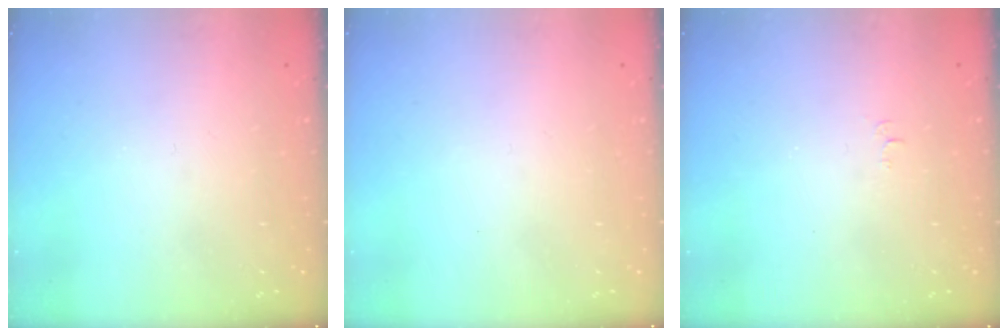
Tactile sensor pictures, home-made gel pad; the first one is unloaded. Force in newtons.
{"total": 1.7, "press": 1.6, "slide": 0.1}
{"total": 4.0, "press": 3.9, "slide": 0.3}